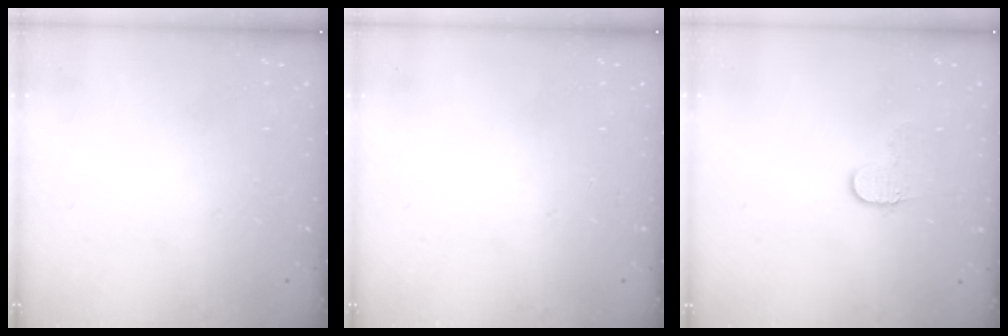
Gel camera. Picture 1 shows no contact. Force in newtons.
{"total": 0.0}
{"total": 5.8, "press": 5.8, "slide": 0.5}